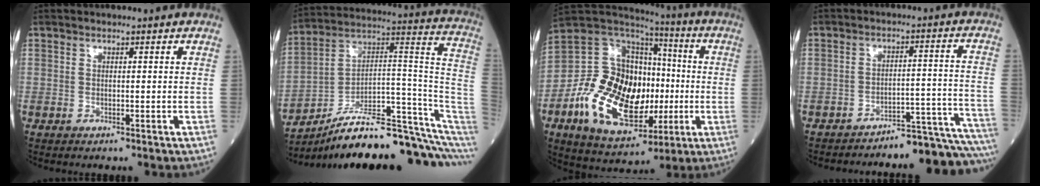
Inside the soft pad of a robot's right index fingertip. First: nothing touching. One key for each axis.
{"total": 21.1, "fx": -16.0, "fy": 2.9, "fz": 13.5, "tx": -0.140, "ty": 0.063, "tz": -0.244}
{"total": 21.8, "fx": -4.1, "fy": 13.0, "fz": 17.0, "tx": -0.321, "ty": 0.023, "tz": -0.062}
{"total": 13.5, "fx": -13.4, "fy": 0.3, "fz": 1.8, "tx": 0.008, "ty": 0.026, "tz": -0.160}